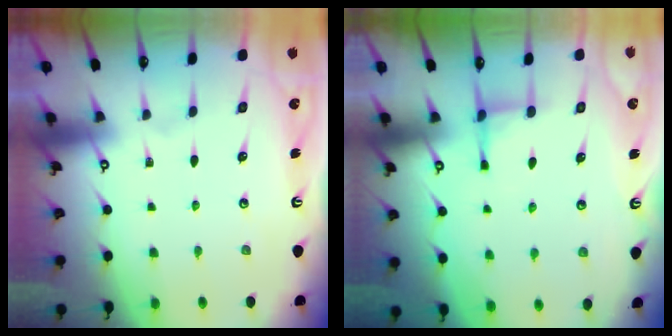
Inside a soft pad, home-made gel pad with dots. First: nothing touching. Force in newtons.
{"total": 3.1, "press": 3.0, "slide": 0.7}